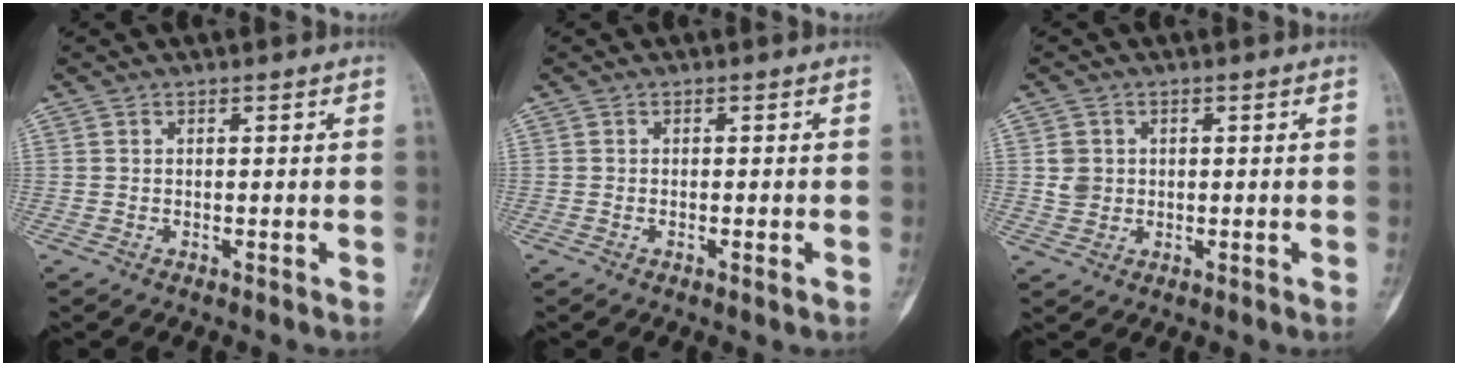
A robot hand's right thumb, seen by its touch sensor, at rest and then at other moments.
{"total": 1.1, "force": [-0.4, 0.2, 1.0], "torque": [-0.015, 0.003, -0.004]}
{"total": 3.3, "force": [0.5, 3.1, 1.2], "torque": [-0.008, 0.002, 0.011]}